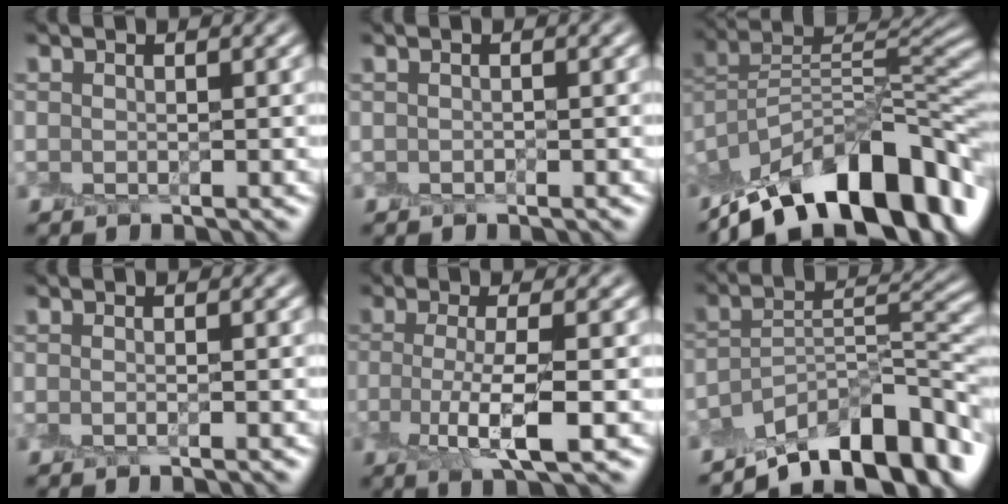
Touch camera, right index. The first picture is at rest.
{"total": 0.0}
{"total": 14.3, "force": [-8.9, 5.6, 9.7], "torque": [-0.163, 0.031, -0.160]}
{"total": 1.1, "force": [-0.3, 0.3, 1.0], "torque": [-0.007, -0.006, -0.015]}
{"total": 4.5, "force": [-0.8, 0.9, 4.3], "torque": [-0.084, -0.006, -0.017]}
{"total": 11.6, "force": [-8.0, 3.8, 7.4], "torque": [-0.104, 0.008, -0.144]}